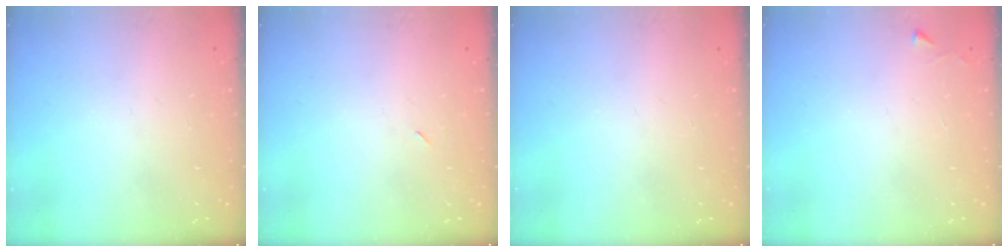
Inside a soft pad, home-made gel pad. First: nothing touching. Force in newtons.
{"total": 2.3, "press": 2.0, "slide": 1.2}
{"total": 0.0}
{"total": 2.3, "press": 2.3, "slide": 0.4}